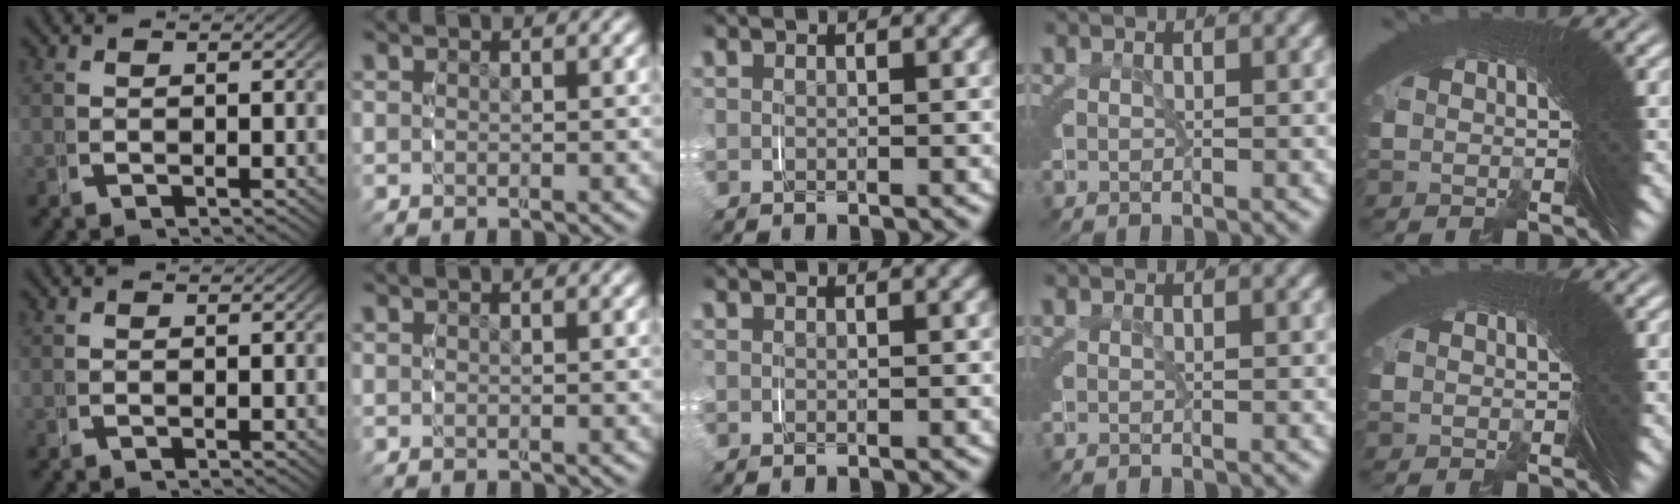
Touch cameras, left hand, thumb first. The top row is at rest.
{}